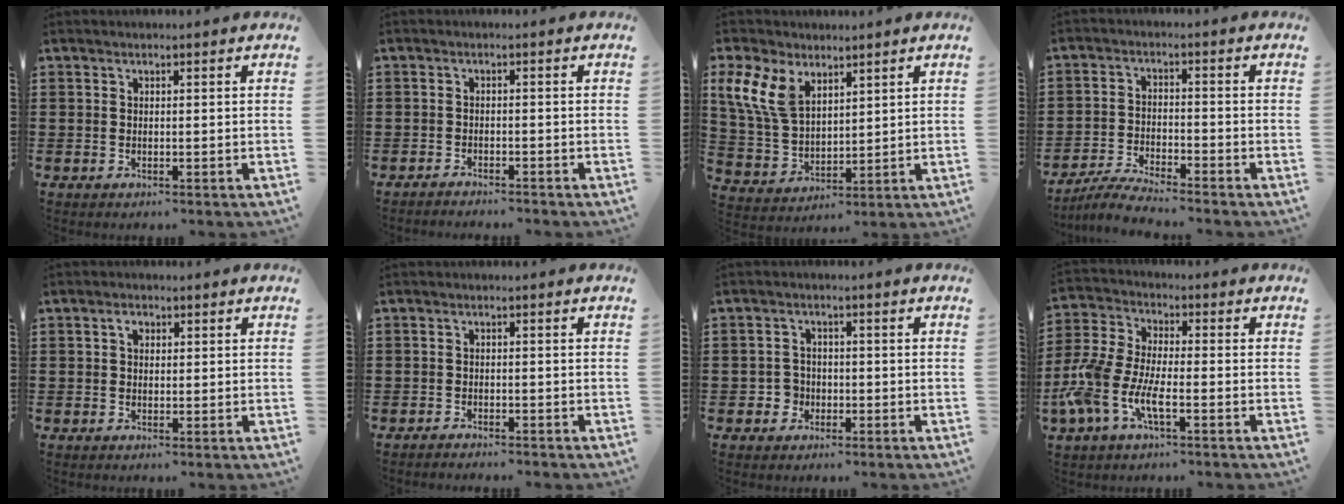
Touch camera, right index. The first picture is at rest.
{"total": 1.5, "force": [-1.5, 0.0, -0.1], "torque": [-0.002, 0.003, -0.033]}
{"total": 9.0, "force": [5.0, 5.3, 5.3], "torque": [-0.153, -0.009, 0.090]}
{"total": 4.5, "force": [-4.3, -0.1, 1.2], "torque": [-0.029, -0.003, -0.085]}
{"total": 1.5, "force": [0.5, 1.0, 1.0], "torque": [-0.021, 0.008, 0.008]}
{"total": 1.3, "force": [-1.3, 0.0, -0.1], "torque": [-0.002, 0.004, -0.028]}
{"total": 2.7, "force": [-1.2, 2.3, 0.7], "torque": [-0.022, 0.002, -0.026]}
{"total": 7.9, "force": [-4.1, 2.5, 6.3], "torque": [-0.185, -0.024, -0.090]}